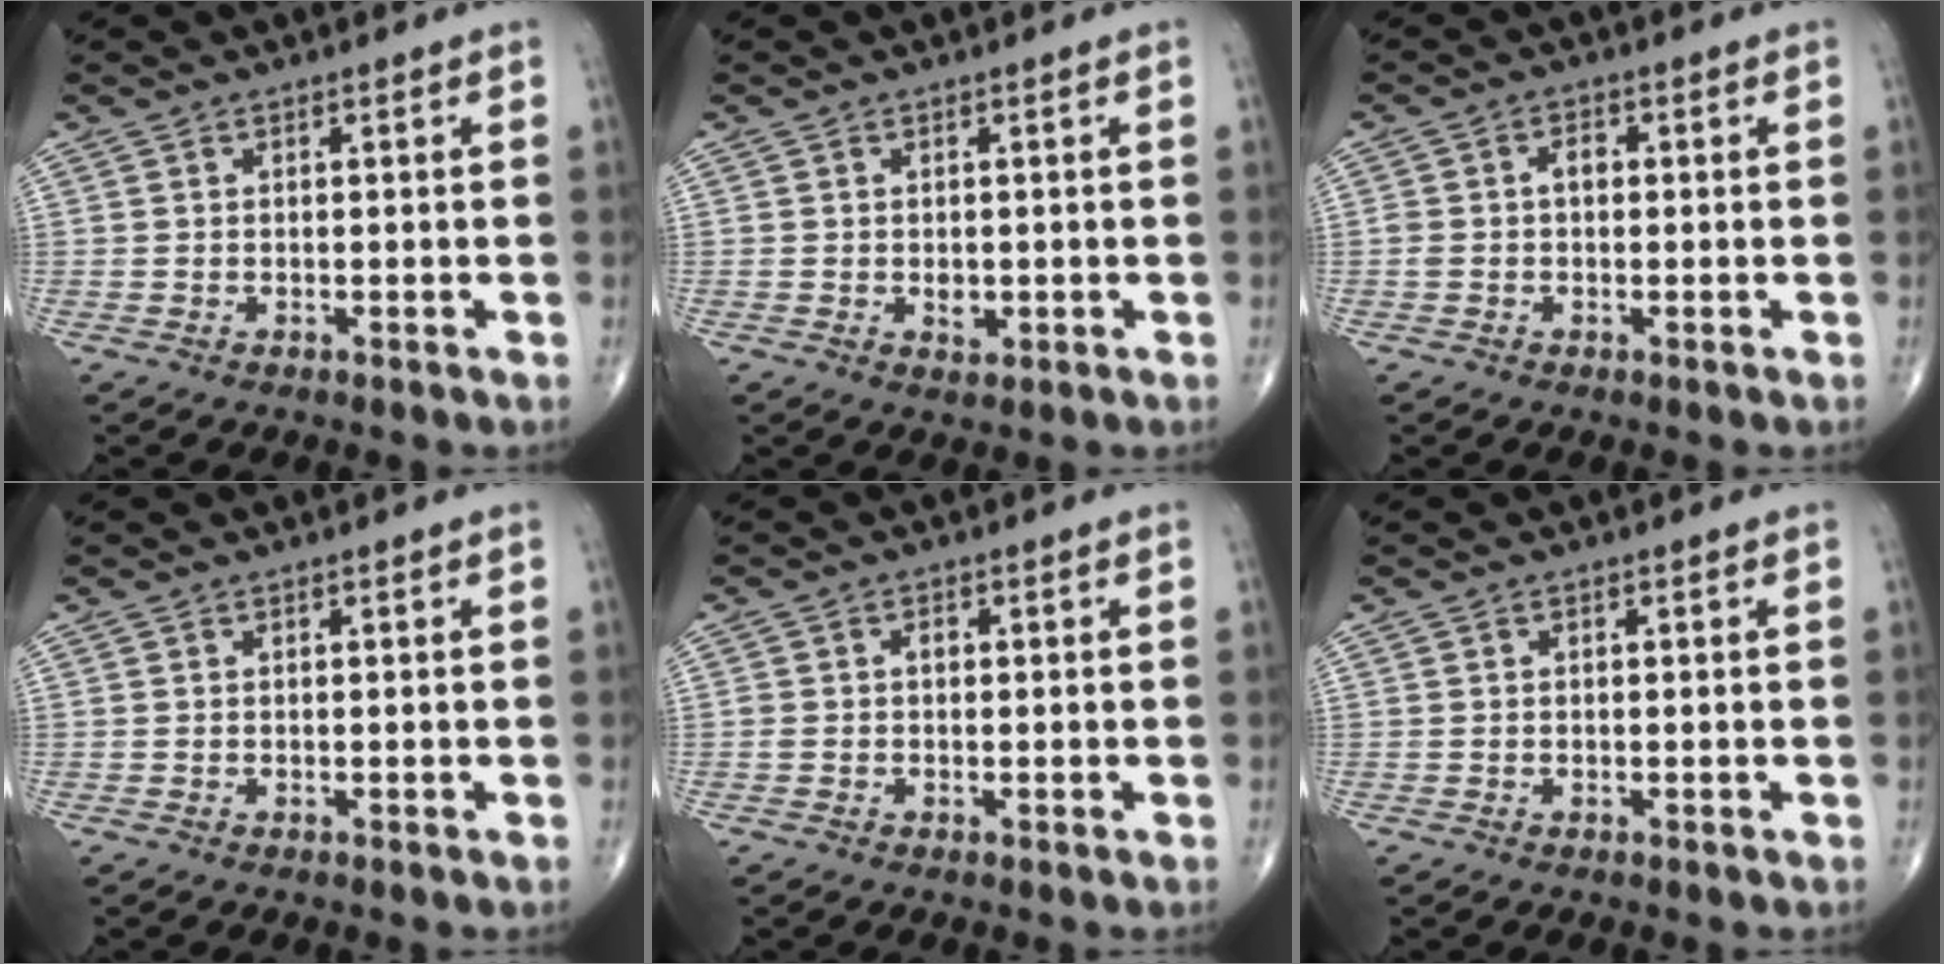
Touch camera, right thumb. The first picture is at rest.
{"total": 2.0, "force": [-0.2, 1.4, 1.4], "torque": [-0.016, -0.003, 0.001]}
{"total": 2.9, "force": [0.0, 1.9, 2.1], "torque": [-0.042, 0.014, -0.001]}
{"total": 0.0}
{"total": 1.4, "force": [0.0, 1.1, 1.0], "torque": [-0.016, 0.007, 0.000]}
{"total": 0.0}